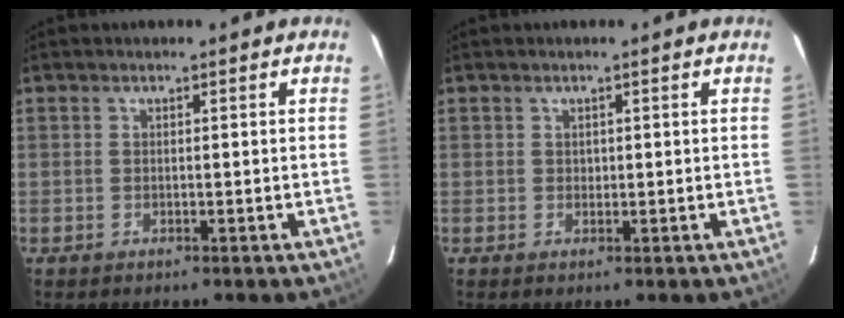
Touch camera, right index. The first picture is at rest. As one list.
[{"total": 0.7, "force": [0.2, 0.6, 0.1], "torque": [0.002, 0.003, 0.003]}]